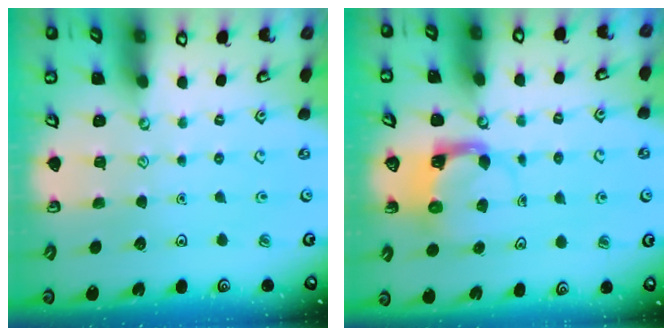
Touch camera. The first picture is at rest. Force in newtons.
{"total": 4.0, "press": 3.9, "slide": 0.7}